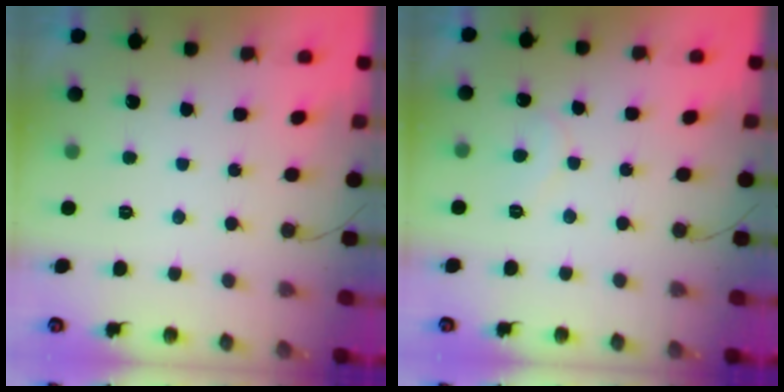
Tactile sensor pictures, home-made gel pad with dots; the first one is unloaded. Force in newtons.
{"total": 6.1, "press": 6.1, "slide": 0.5}